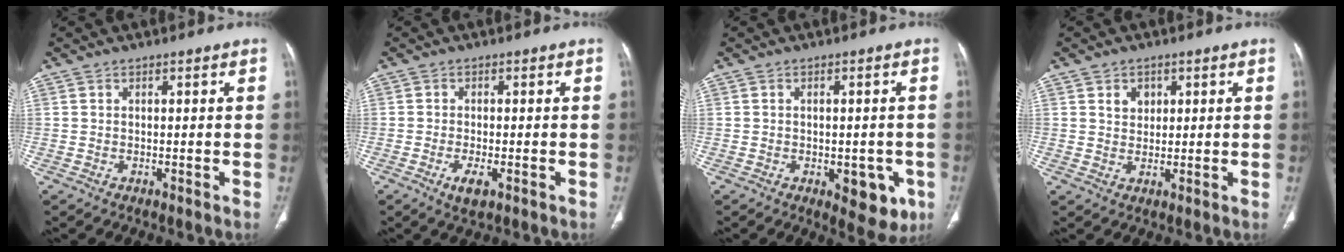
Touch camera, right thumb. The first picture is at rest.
{"total": 3.5, "force": [-1.5, 1.3, 2.8], "torque": [-0.056, -0.005, -0.024]}
{"total": 7.8, "force": [-2.7, 4.1, 6.1], "torque": [-0.044, 0.002, -0.024]}
{"total": 3.1, "force": [1.3, 2.5, 1.3], "torque": [-0.005, -0.007, 0.022]}